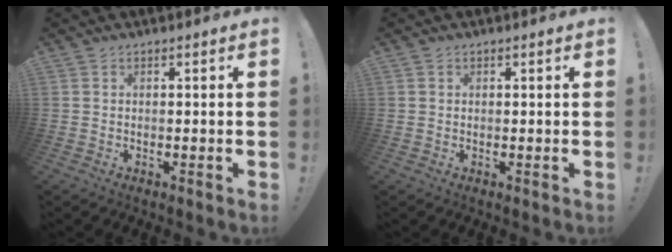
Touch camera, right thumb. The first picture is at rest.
{"total": 0.5, "force": [0.4, 0.3, -0.1], "torque": [0.007, -0.002, 0.007]}